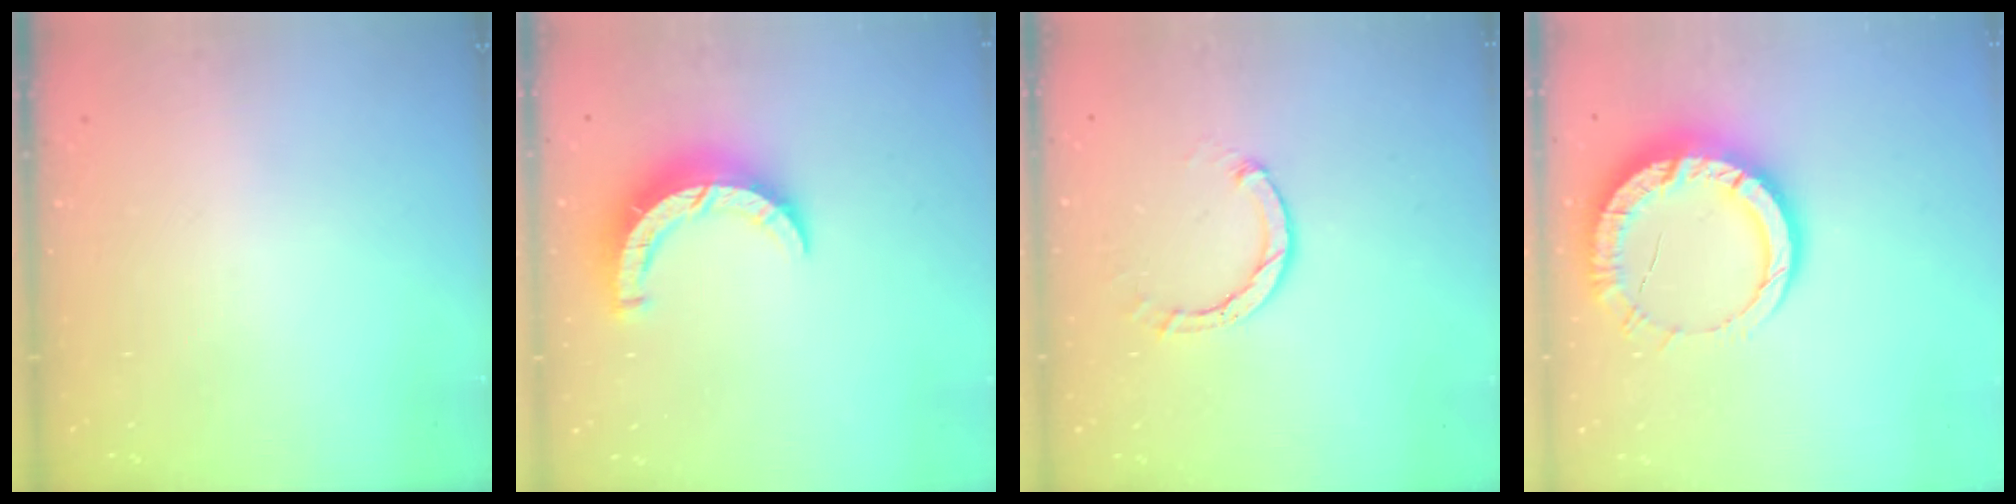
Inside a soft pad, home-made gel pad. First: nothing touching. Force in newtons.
{"total": 10.4, "press": 10.3, "slide": 0.7}
{"total": 3.0, "press": 3.0, "slide": 0.4}
{"total": 13.4, "press": 13.3, "slide": 1.1}